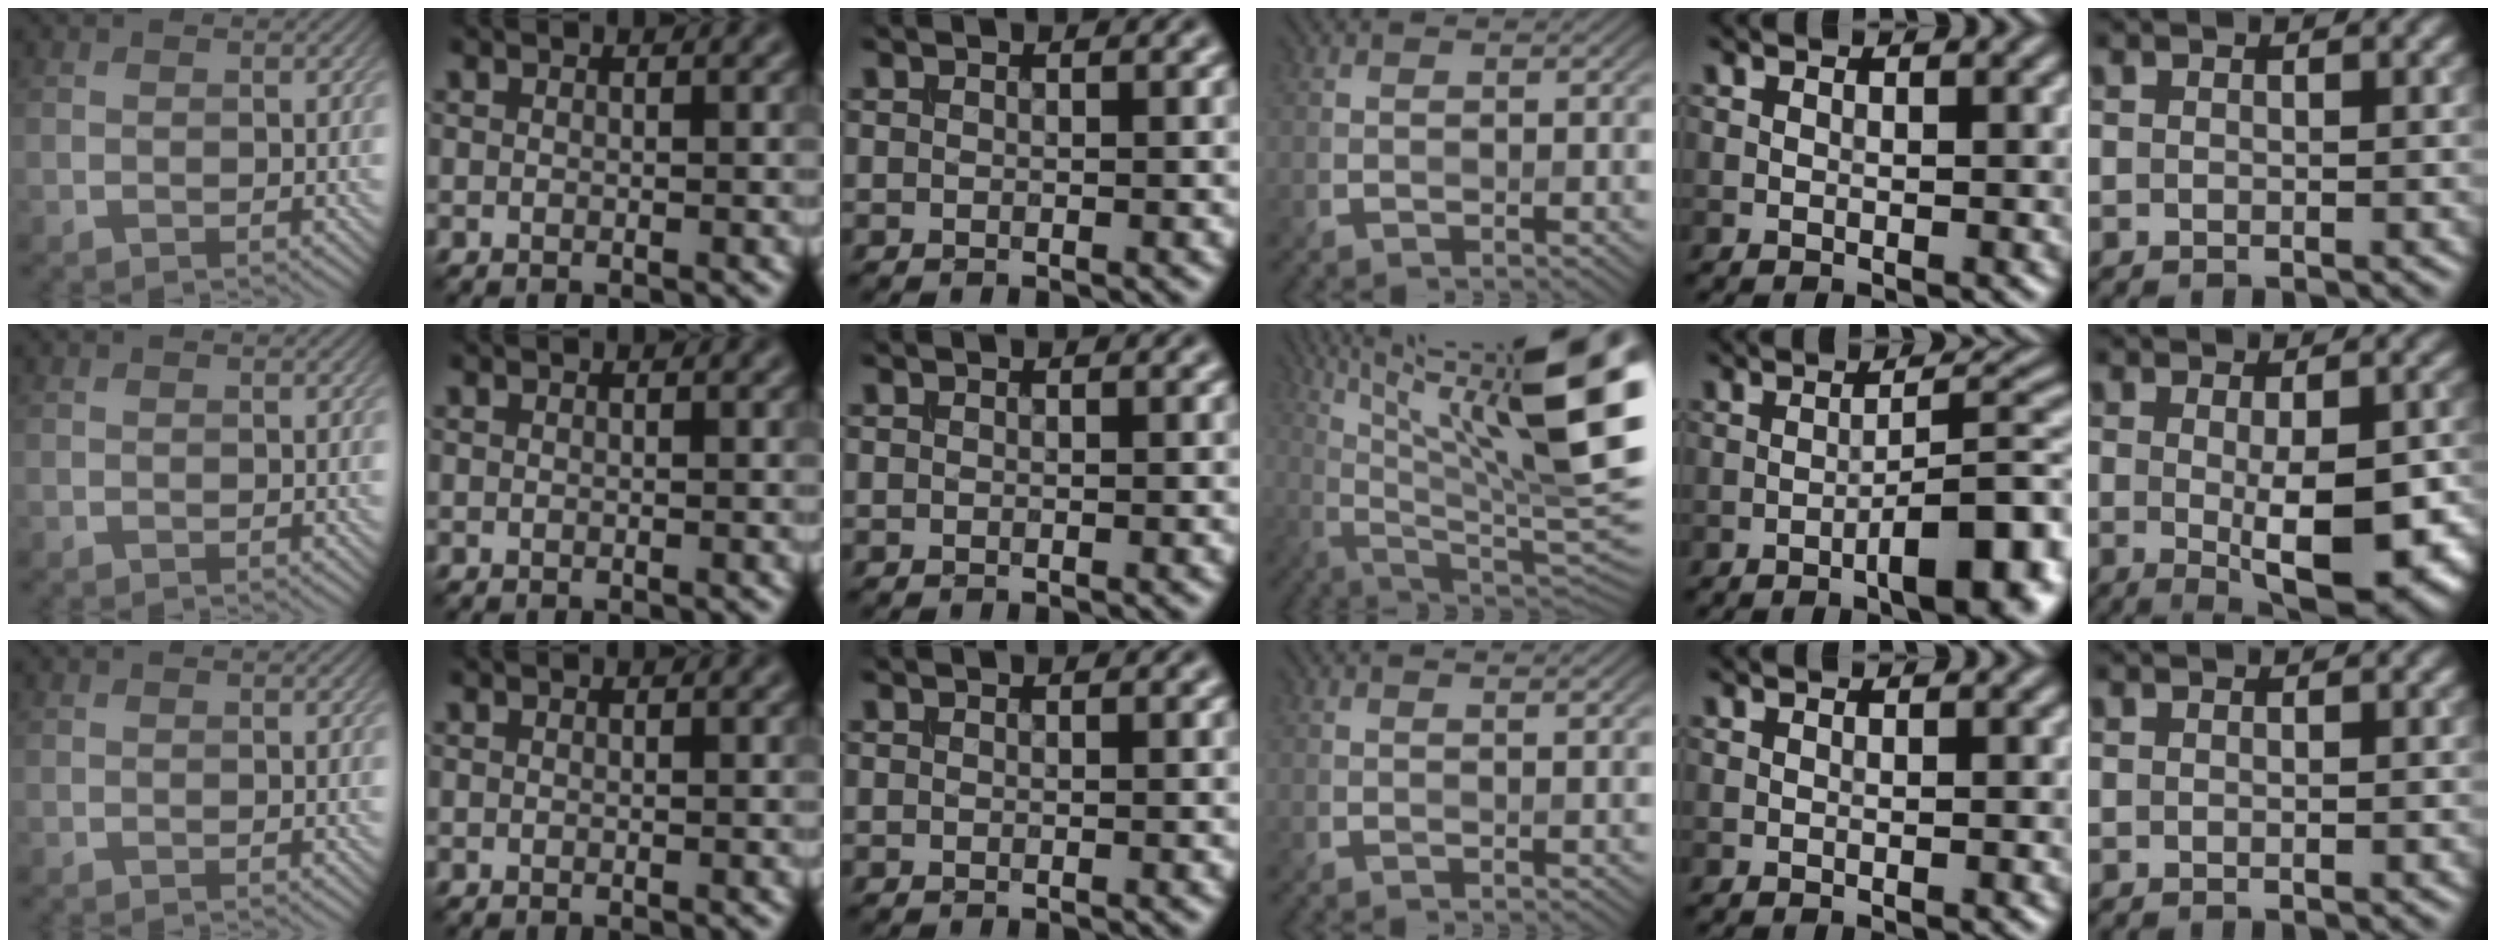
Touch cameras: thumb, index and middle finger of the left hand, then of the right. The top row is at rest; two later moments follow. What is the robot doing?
{"motion": "insert", "object": "bucket"}